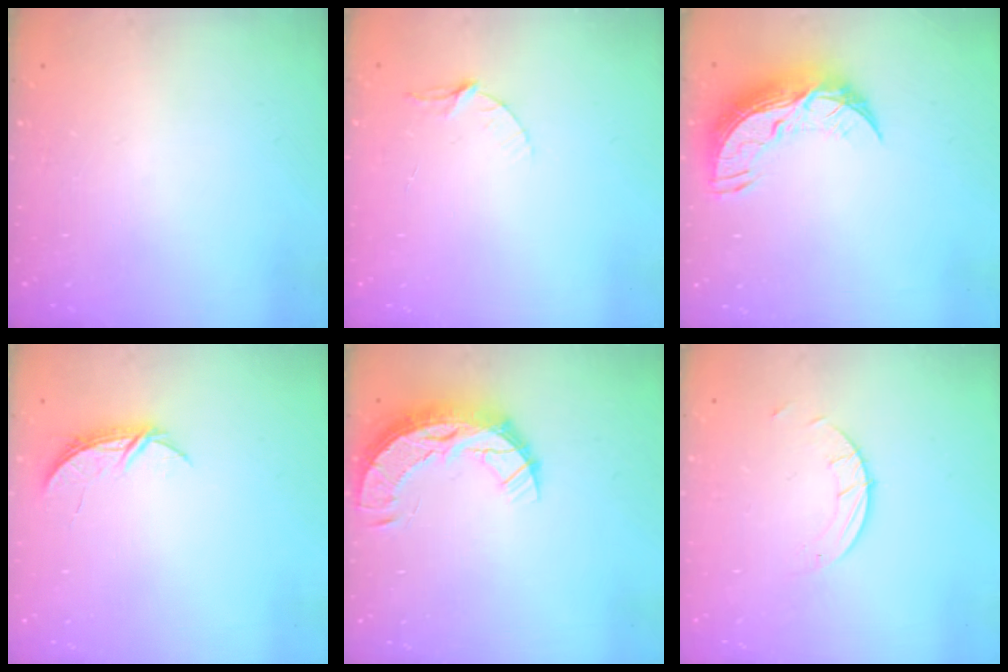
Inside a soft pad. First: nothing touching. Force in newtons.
{"total": 4.0, "press": 3.9, "slide": 0.4}
{"total": 11.2, "press": 11.2, "slide": 0.7}
{"total": 5.1, "press": 5.1, "slide": 0.6}
{"total": 11.8, "press": 11.8, "slide": 1.0}
{"total": 1.9, "press": 1.9, "slide": 0.1}